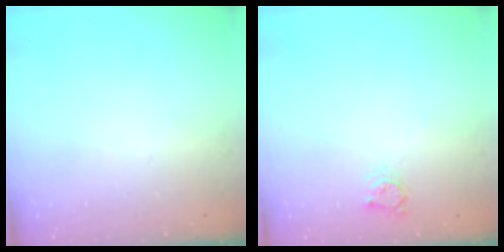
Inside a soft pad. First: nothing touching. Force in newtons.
{"total": 3.4, "press": 3.4, "slide": 0.4}